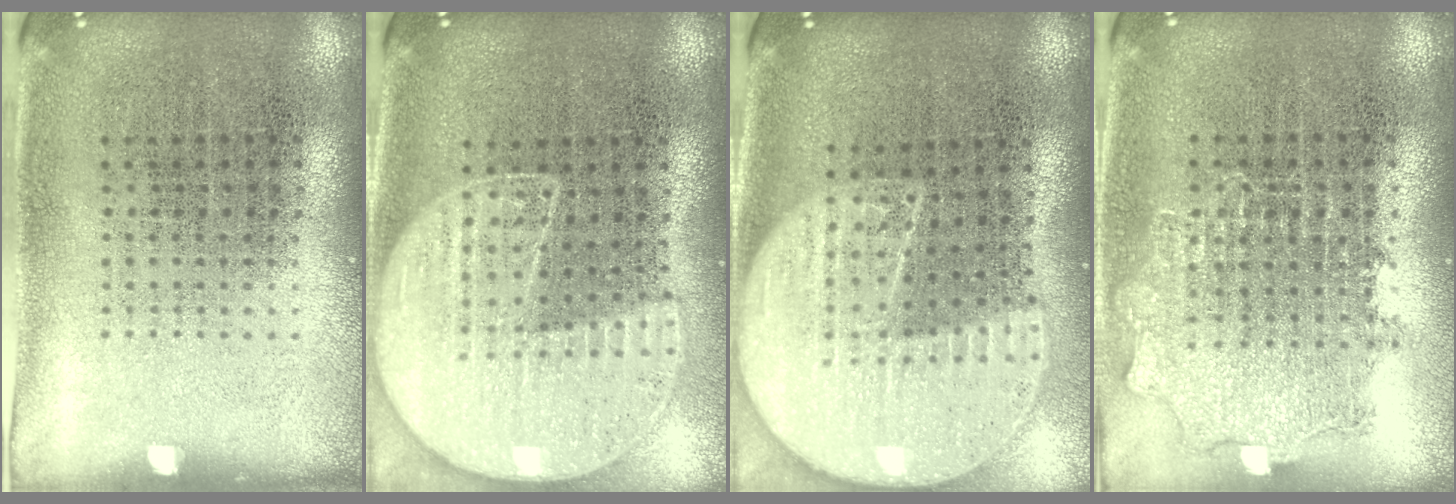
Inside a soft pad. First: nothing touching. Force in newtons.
{"total": 1.5, "press": 1.4, "slide": 0.4}
{"total": 2.3, "press": 2.0, "slide": 1.1}
{"total": 1.0, "press": 1.0, "slide": 0.2}